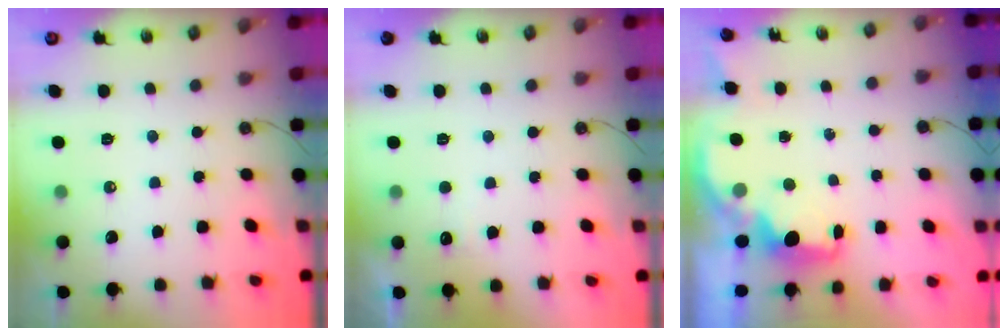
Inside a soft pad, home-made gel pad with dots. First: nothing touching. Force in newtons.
{"total": 3.9, "press": 3.8, "slide": 1.1}
{"total": 2.9, "press": 2.7, "slide": 0.9}